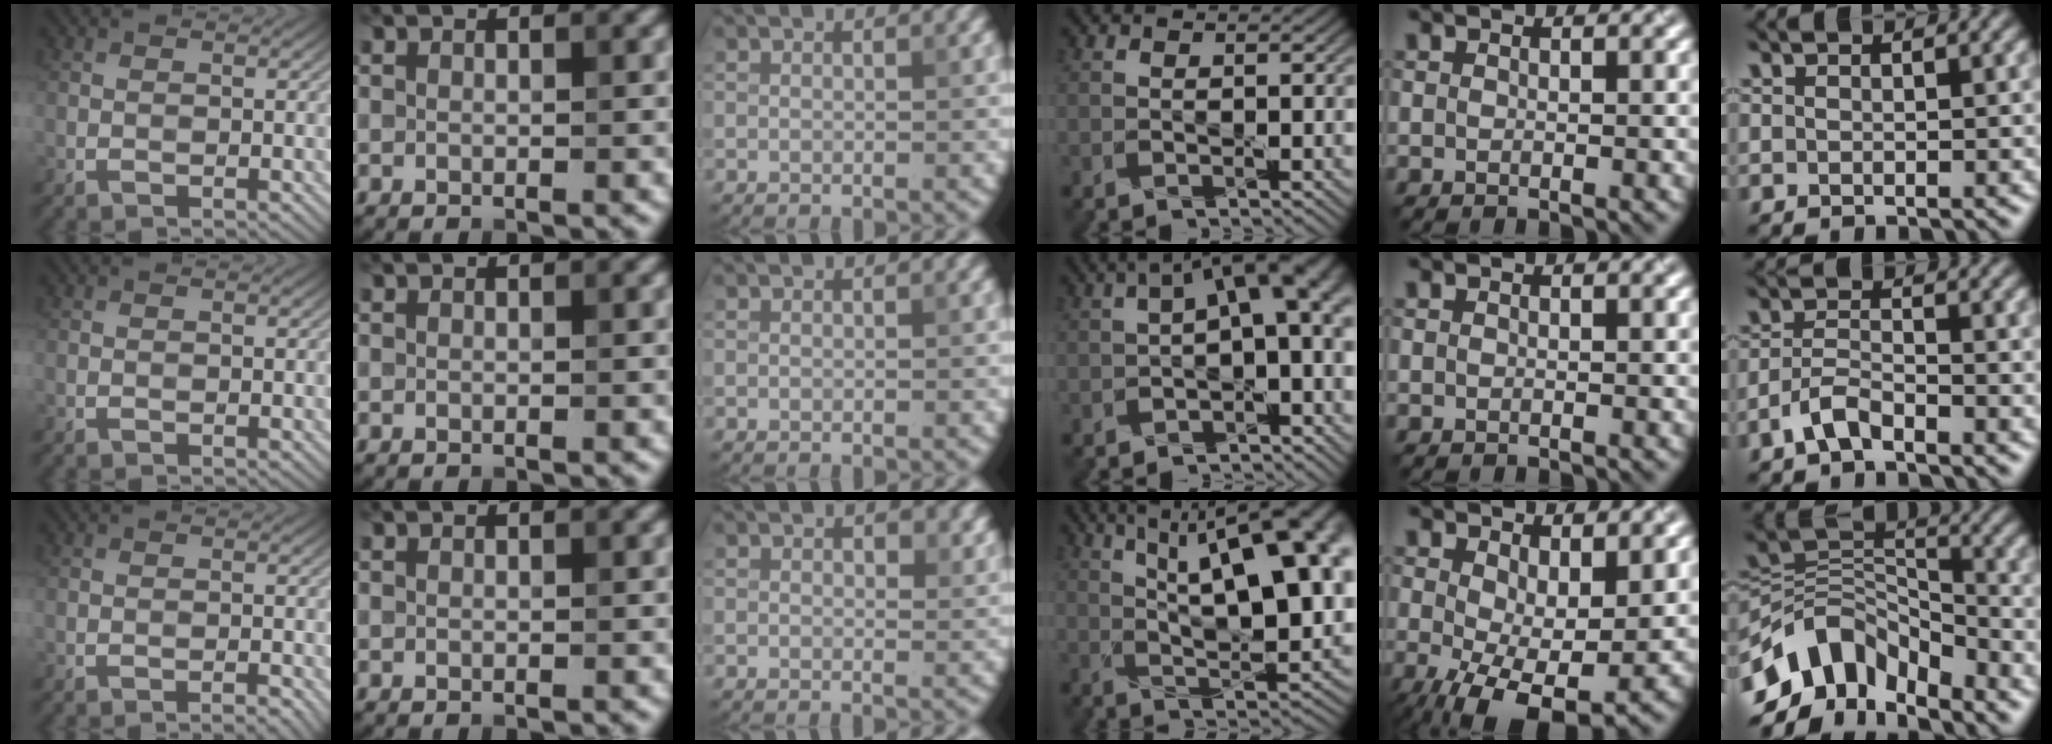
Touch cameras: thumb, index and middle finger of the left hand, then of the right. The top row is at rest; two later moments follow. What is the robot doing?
{"motion": "pour", "object": "sugar"}